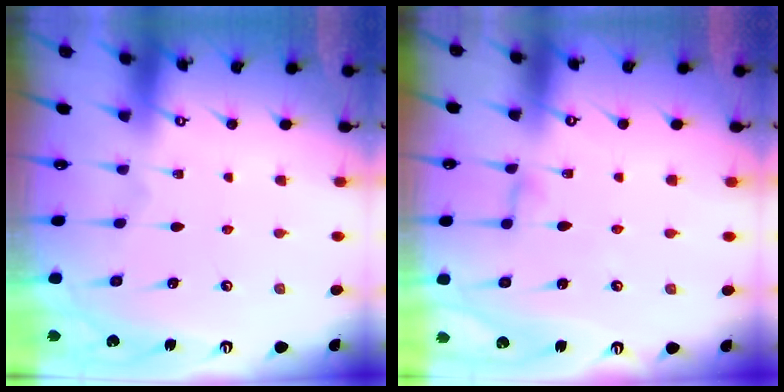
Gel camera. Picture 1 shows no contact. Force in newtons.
{"total": 2.9, "press": 2.9, "slide": 0.2}